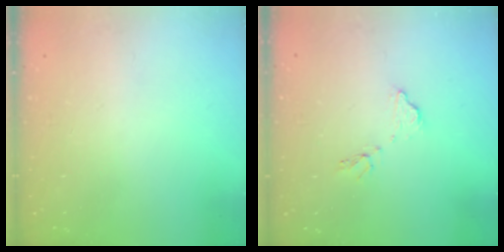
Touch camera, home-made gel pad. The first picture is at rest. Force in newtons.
{"total": 9.8, "press": 9.8, "slide": 0.5}